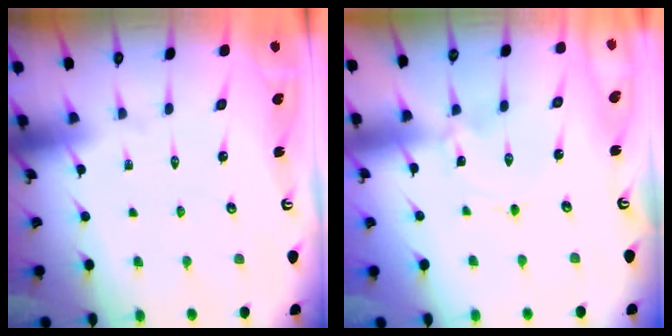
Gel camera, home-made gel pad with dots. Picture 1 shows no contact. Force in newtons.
{"total": 0.0}